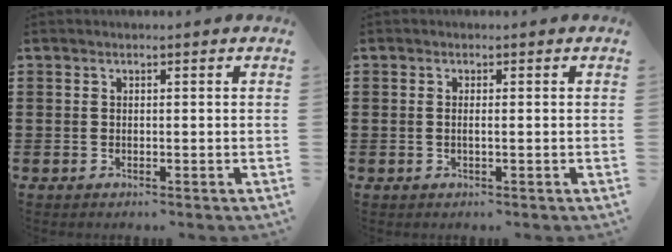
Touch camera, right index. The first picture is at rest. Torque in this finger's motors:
{"motor_torque": [-0.26, 0.28, -0.03, -0.01]}